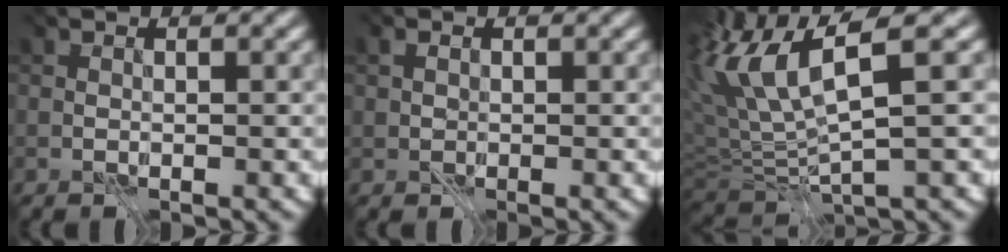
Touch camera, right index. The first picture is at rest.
{"total": 0.8, "force": [-0.8, 0.1, -0.3], "torque": [-0.008, -0.008, 0.001]}
{"total": 6.4, "force": [0.7, 0.6, 6.3], "torque": [-0.145, -0.003, 0.035]}